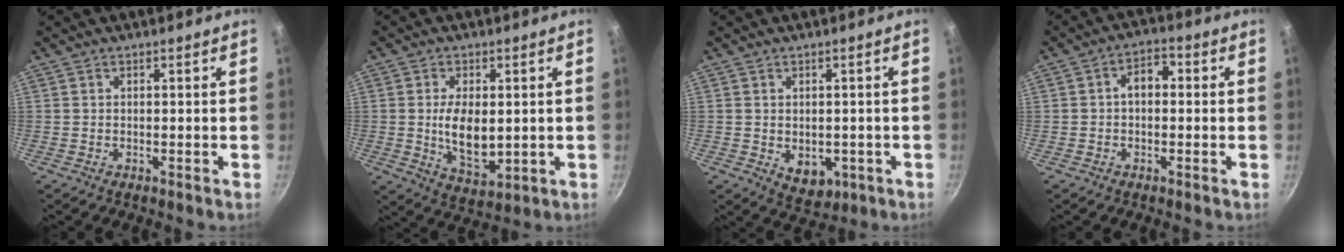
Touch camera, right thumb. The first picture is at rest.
{"total": 9.4, "force": [0.3, 5.2, 7.8], "torque": [-0.129, -0.012, 0.017]}
{"total": 5.8, "force": [-1.1, 4.3, 3.8], "torque": [-0.034, -0.002, -0.002]}
{"total": 4.7, "force": [0.1, 3.2, 3.5], "torque": [-0.034, 0.018, -0.007]}